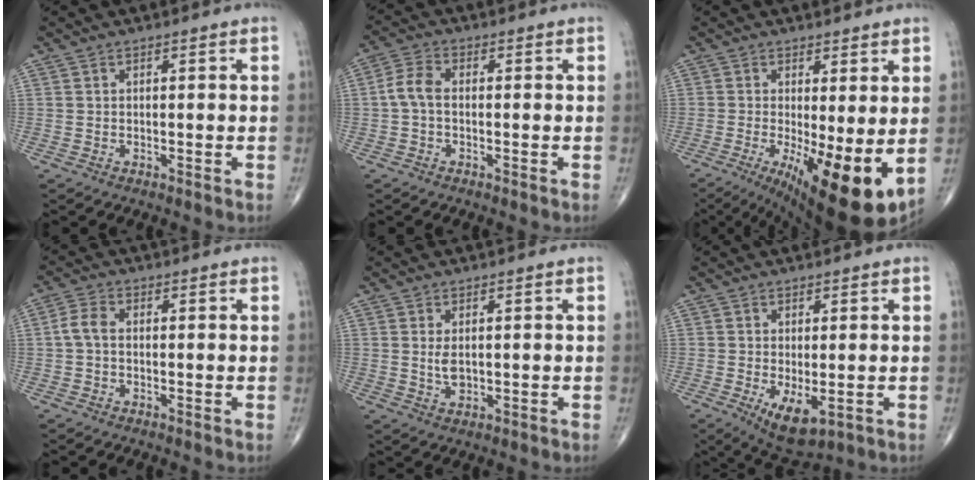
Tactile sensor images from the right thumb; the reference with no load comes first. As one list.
[{"total": 4.4, "force": [-0.4, 2.7, 3.5], "torque": [-0.071, 0.014, -0.017]}, {"total": 15.0, "force": [-2.6, 4.7, 14.0], "torque": [-0.201, -0.027, -0.021]}, {"total": 3.3, "force": [-0.2, 2.1, 2.6], "torque": [-0.052, 0.009, -0.011]}, {"total": 2.8, "force": [0.3, 1.5, 2.3], "torque": [-0.041, -0.007, 0.010]}, {"total": 6.9, "force": [-1.8, 3.2, 5.9], "torque": [-0.095, -0.019, -0.016]}]